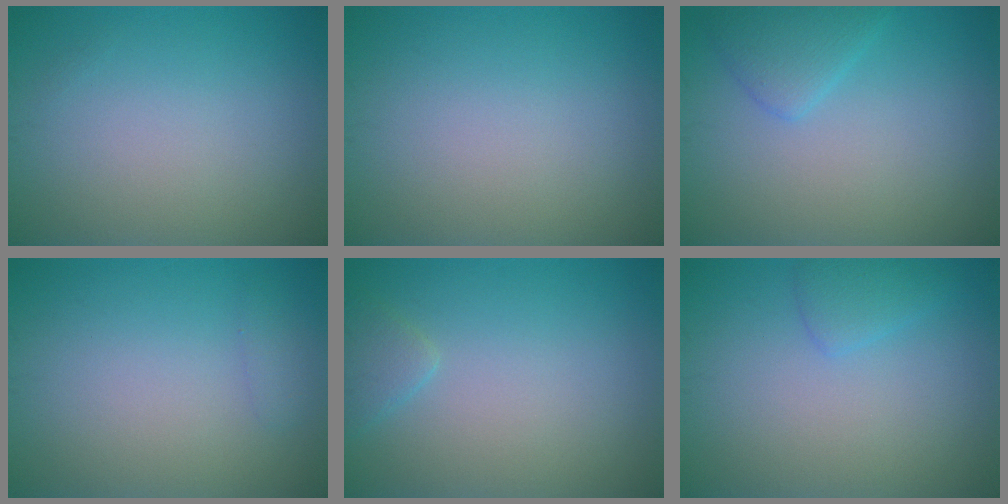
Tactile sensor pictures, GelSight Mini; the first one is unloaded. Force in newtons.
{"total": 0.0}
{"total": 2.3, "press": 2.3, "slide": 0.1}
{"total": 0.8, "press": 0.8, "slide": 0.0}
{"total": 1.4, "press": 1.4, "slide": 0.2}
{"total": 1.5, "press": 1.5, "slide": 0.0}